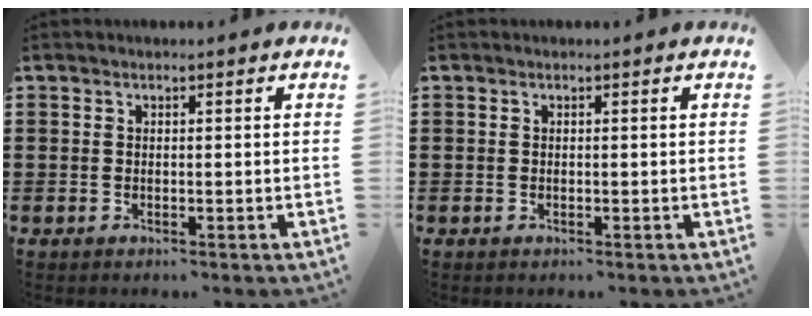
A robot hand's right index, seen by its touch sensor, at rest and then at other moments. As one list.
[{"total": 0.0}]